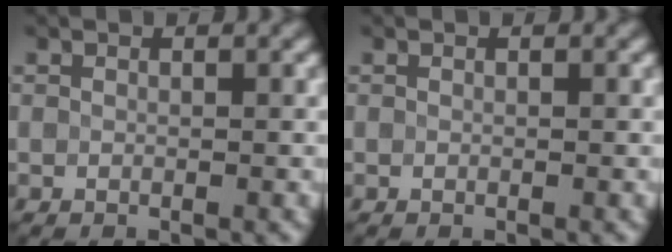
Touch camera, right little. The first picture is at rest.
{"total": 0.0}